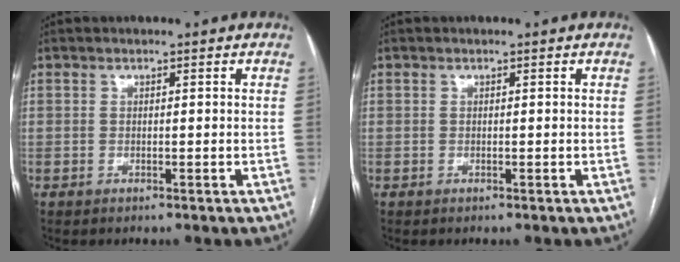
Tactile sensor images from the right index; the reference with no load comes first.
{"total": 0.0}